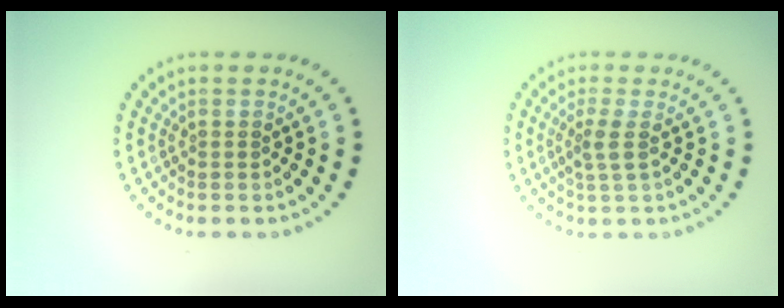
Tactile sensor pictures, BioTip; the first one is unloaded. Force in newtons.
{"total": 1.9, "press": 1.5, "slide": 1.2}